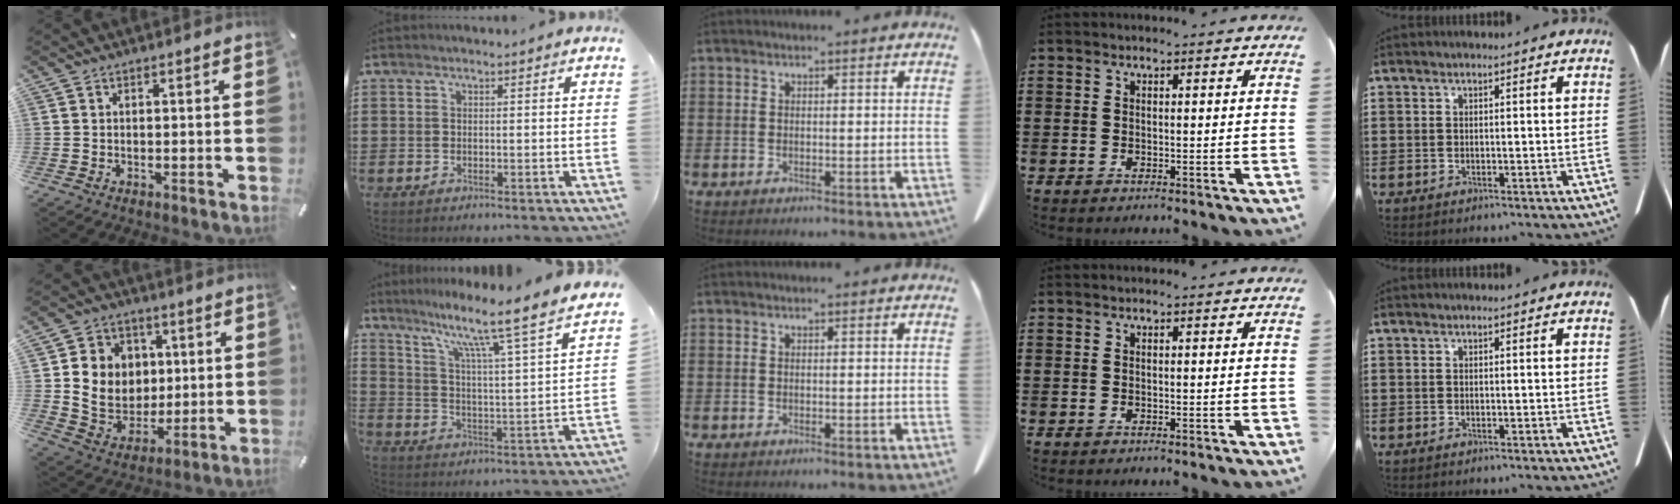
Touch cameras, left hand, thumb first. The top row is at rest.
{"thumb": {"total": 11.4, "force": [1.8, 10.7, 3.6], "torque": [-0.067, -0.002, 0.045]}, "index": {"total": 9.5, "force": [7.8, -1.1, 5.3], "torque": [-0.117, -0.070, 0.116]}}